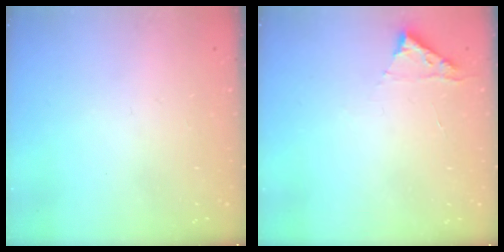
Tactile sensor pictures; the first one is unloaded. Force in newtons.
{"total": 2.8, "press": 2.8, "slide": 0.3}